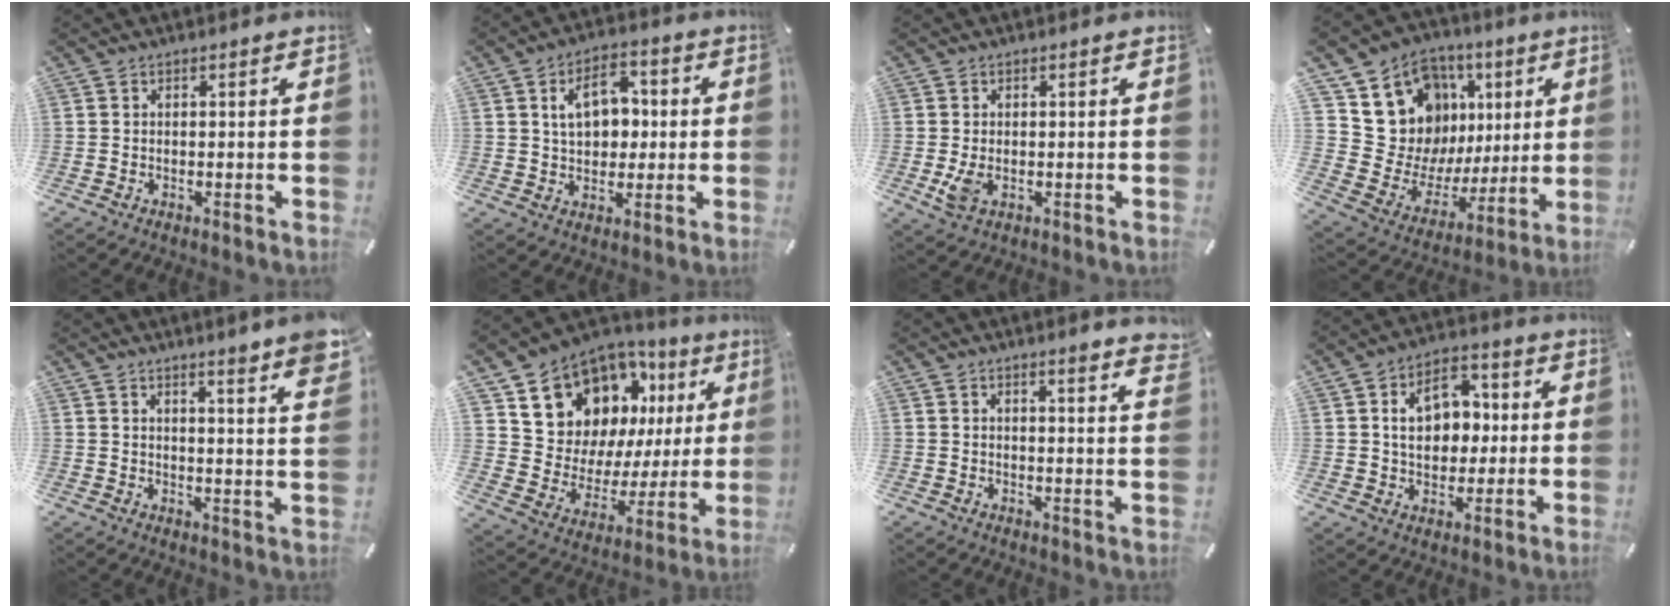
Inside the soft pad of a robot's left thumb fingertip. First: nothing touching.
{"total": 9.8, "force": [1.7, 7.0, 6.6], "torque": [-0.097, 0.007, 0.027]}
{"total": 3.6, "force": [-0.6, 2.0, 3.0], "torque": [-0.062, -0.006, -0.014]}
{"total": 13.8, "force": [6.3, 11.8, 3.2], "torque": [-0.057, -0.060, 0.134]}
{"total": 6.4, "force": [5.0, 0.0, 4.0], "torque": [-0.058, -0.043, 0.081]}
{"total": 14.0, "force": [9.7, 9.6, 3.3], "torque": [-0.067, -0.090, 0.184]}
{"total": 3.7, "force": [3.0, 0.1, 2.2], "torque": [-0.033, -0.024, 0.050]}
{"total": 11.4, "force": [1.5, 8.8, 7.0], "torque": [-0.098, 0.010, 0.027]}